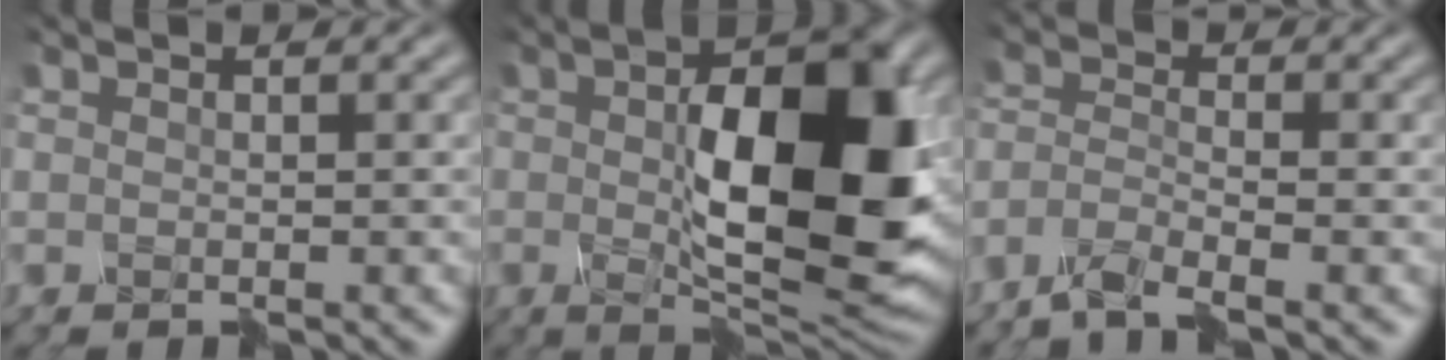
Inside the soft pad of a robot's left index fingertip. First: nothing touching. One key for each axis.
{"total": 11.6, "fx": 0.0, "fy": 4.6, "fz": 10.7, "tx": -0.160, "ty": 0.000, "tz": 0.000}
{"total": 3.4, "fx": -3.3, "fy": -0.5, "fz": 0.3, "tx": -0.028, "ty": -0.001, "tz": -0.074}